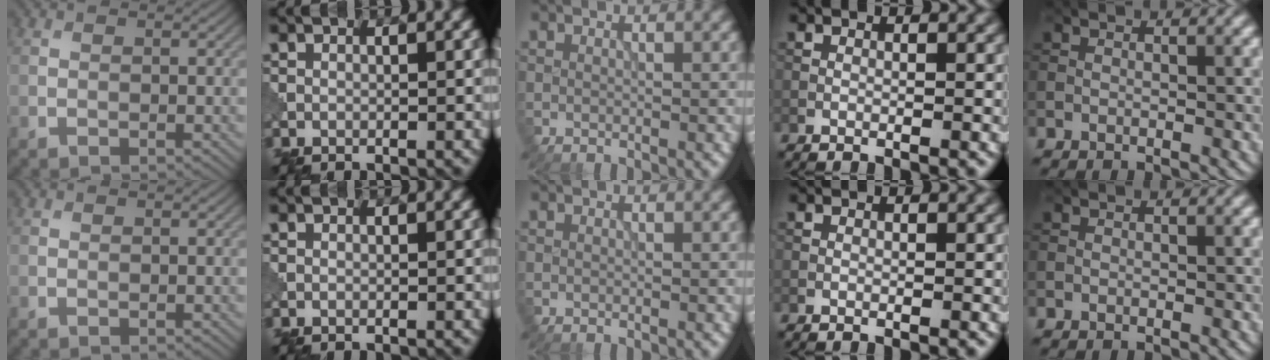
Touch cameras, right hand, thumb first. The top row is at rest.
{}